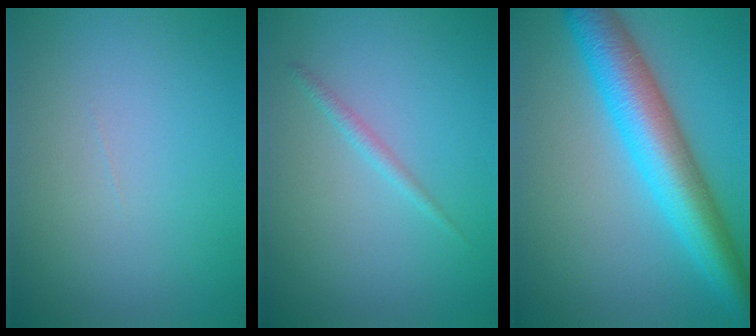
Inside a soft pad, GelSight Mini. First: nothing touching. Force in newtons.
{"total": 1.0, "press": 1.0, "slide": 0.1}
{"total": 8.4, "press": 8.4, "slide": 0.2}